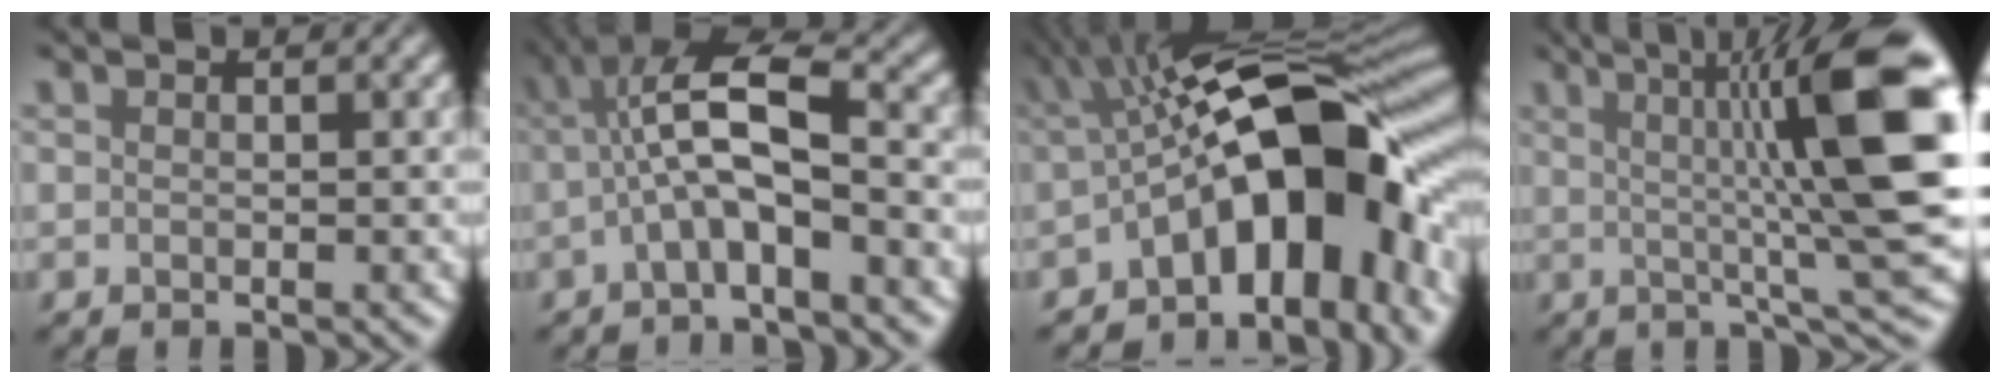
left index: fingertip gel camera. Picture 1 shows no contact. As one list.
[{"total": 5.9, "force": [-0.8, 1.6, 5.7], "torque": [-0.100, 0.020, -0.024]}, {"total": 13.7, "force": [-2.9, 6.0, 11.9], "torque": [-0.131, 0.013, -0.062]}, {"total": 12.8, "force": [2.0, 2.3, 12.4], "torque": [-0.158, 0.009, 0.025]}]